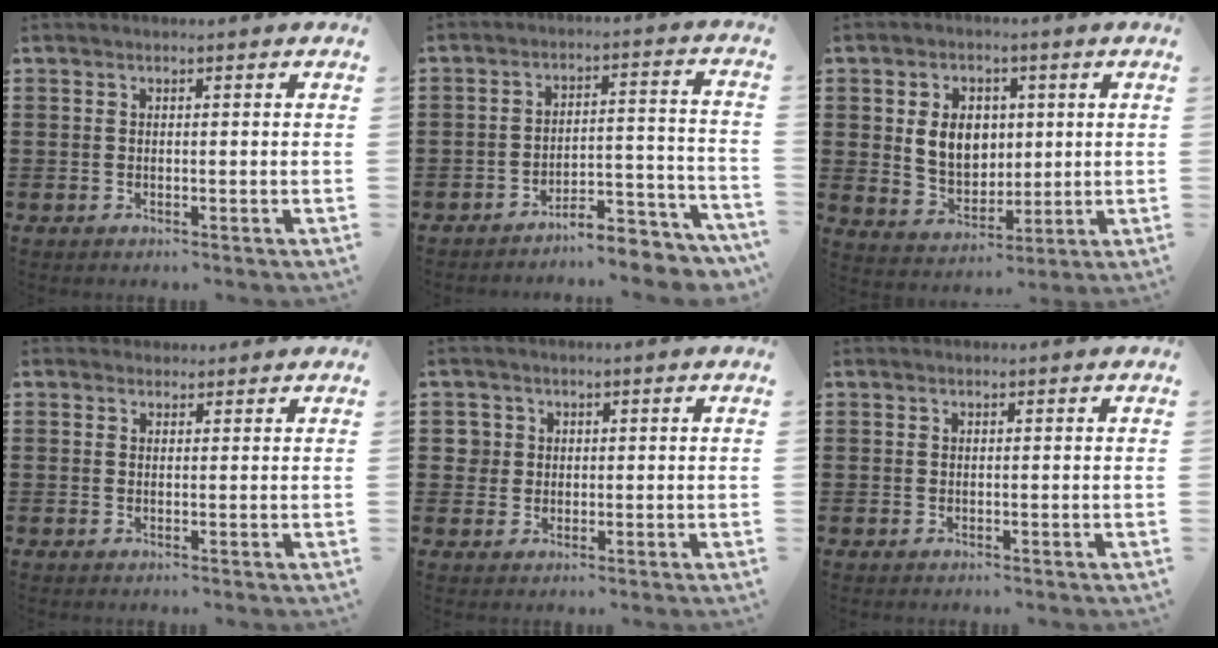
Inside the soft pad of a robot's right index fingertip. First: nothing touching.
{"total": 5.7, "force": [-5.5, 0.5, 1.4], "torque": [-0.021, 0.007, -0.109]}
{"total": 6.9, "force": [1.2, 5.3, 4.3], "torque": [-0.083, 0.010, 0.018]}
{"total": 1.2, "force": [1.1, 0.6, -0.1], "torque": [0.001, 0.002, 0.022]}
{"total": 2.6, "force": [0.6, 2.4, 0.5], "torque": [-0.022, 0.010, 0.010]}
{"total": 0.0}